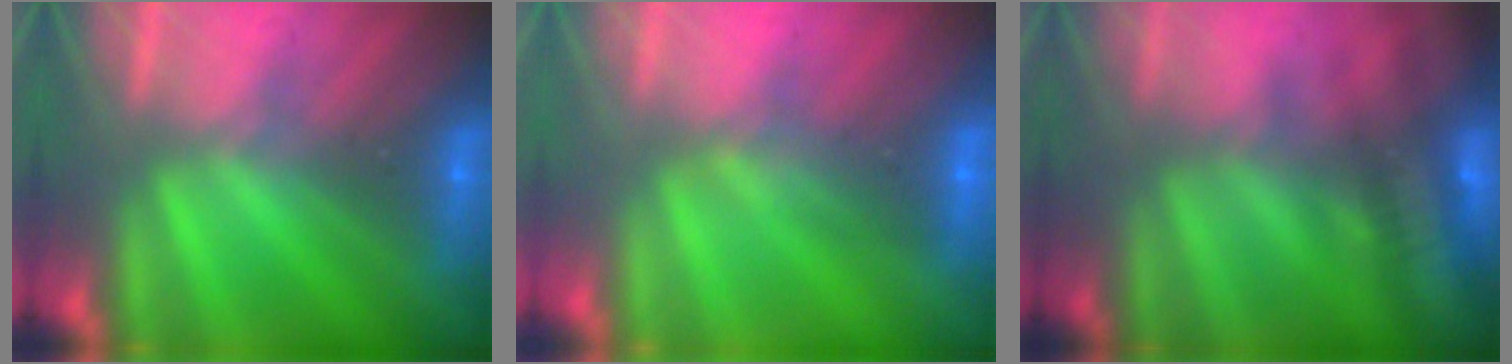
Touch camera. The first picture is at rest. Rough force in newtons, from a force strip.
{"total": 1.6}
{"total": 2.4}